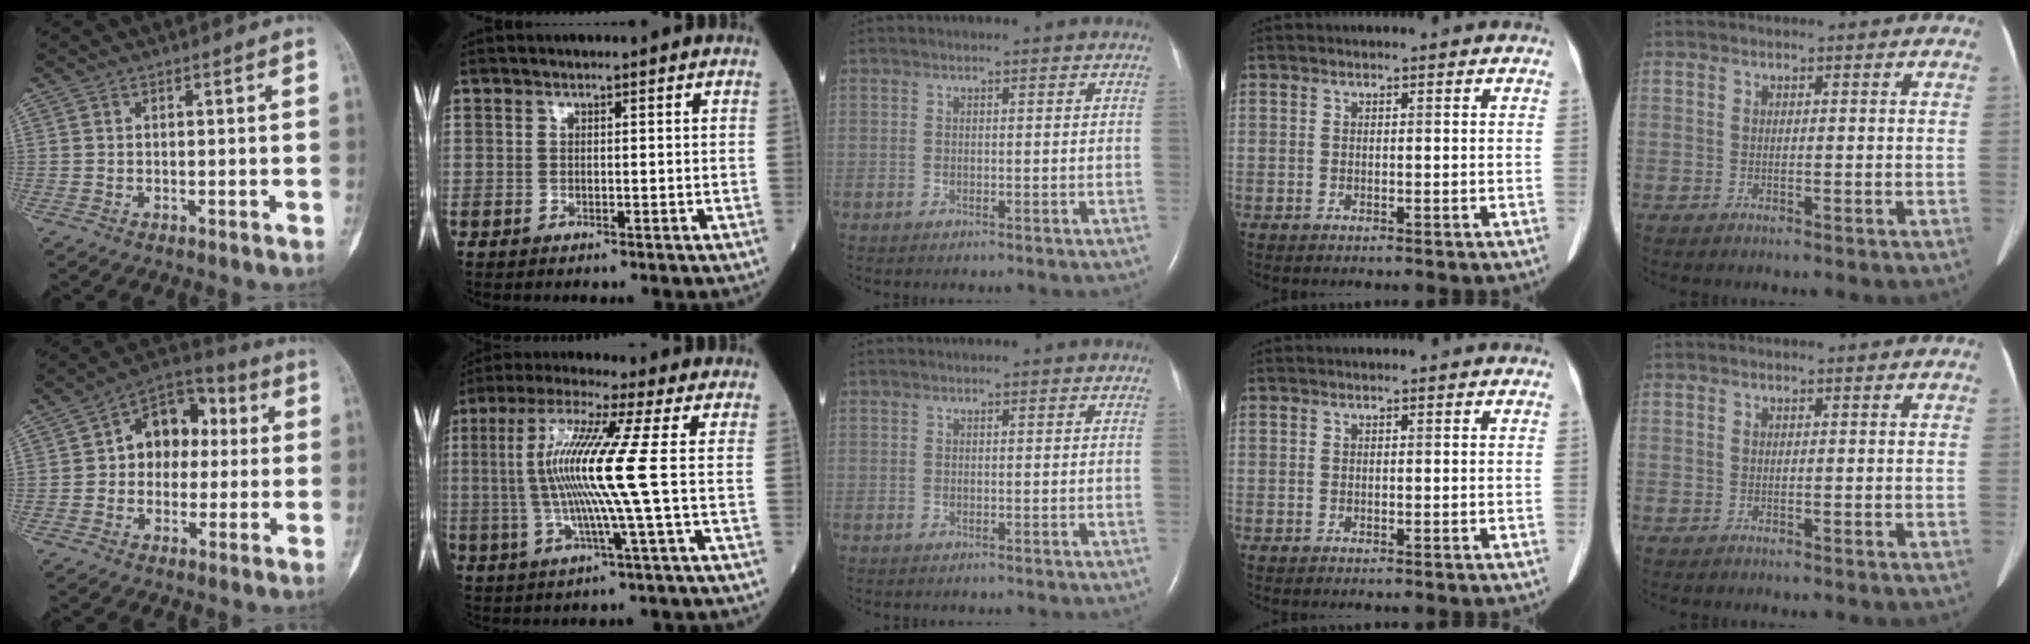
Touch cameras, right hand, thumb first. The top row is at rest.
{"thumb": {"total": 12.5, "force": [1.5, 9.2, 8.3], "torque": [-0.073, 0.030, 0.011]}, "index": {"total": 12.3, "force": [0.4, -1.7, 12.1], "torque": [-0.252, 0.002, 0.005]}}